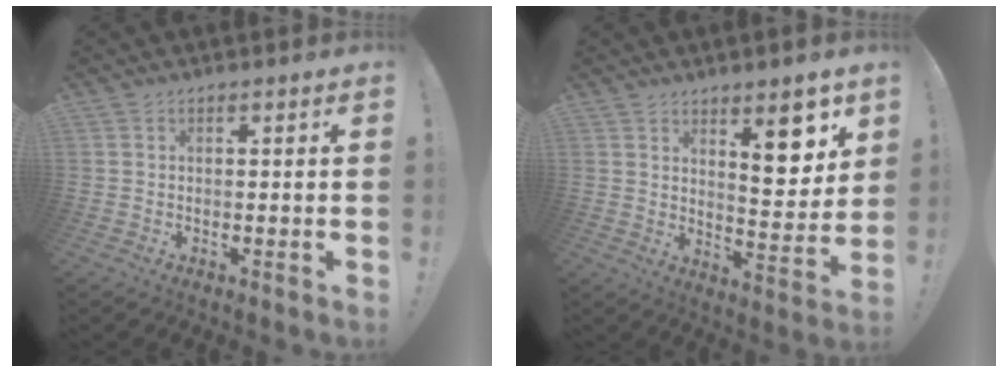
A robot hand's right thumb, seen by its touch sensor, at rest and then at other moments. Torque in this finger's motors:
{"motor_torque": [-0.33, 0.94, 0.18, 0.21, 0.26]}